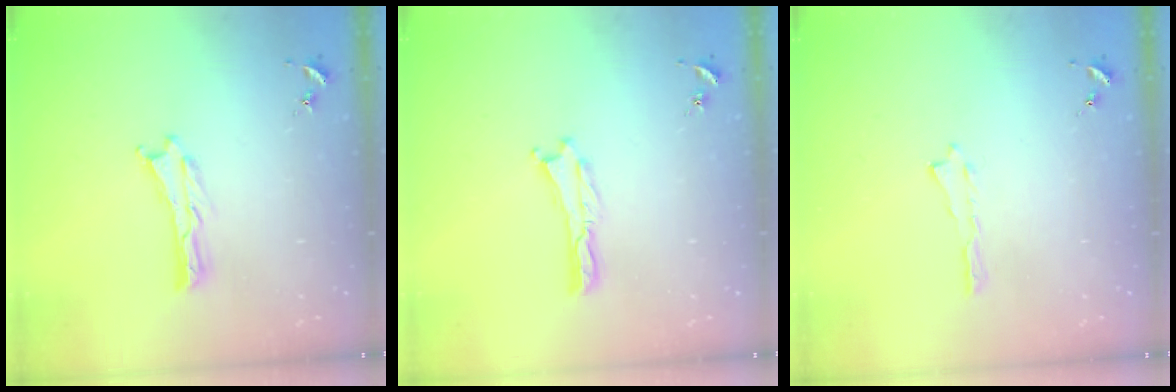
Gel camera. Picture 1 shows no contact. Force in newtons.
{"total": 0.0}
{"total": 0.0}